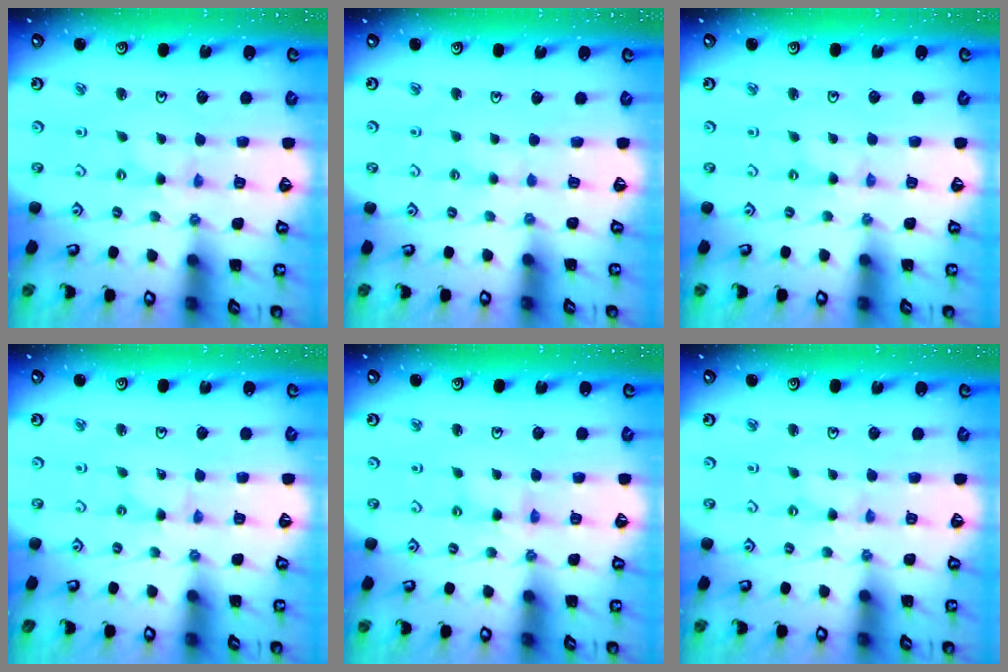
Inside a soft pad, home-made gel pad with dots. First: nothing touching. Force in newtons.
{"total": 1.6, "press": 1.6, "slide": 0.3}
{"total": 0.5, "press": 0.5, "slide": 0.1}
{"total": 0.0}
{"total": 2.4, "press": 2.4, "slide": 0.3}
{"total": 0.0}